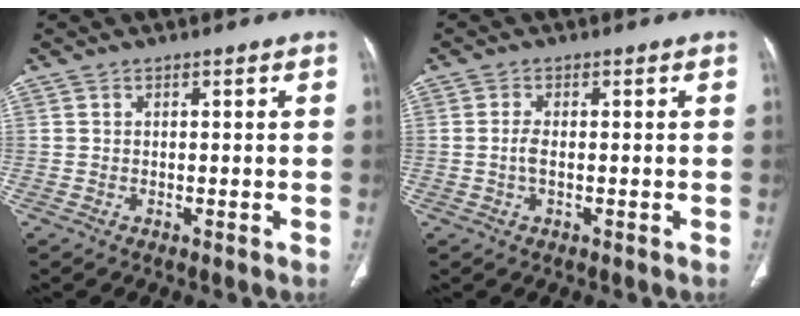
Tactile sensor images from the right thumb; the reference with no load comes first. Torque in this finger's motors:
{"motor_torque": [-0.11, 0.16, 0.31, 0.30, -0.01]}